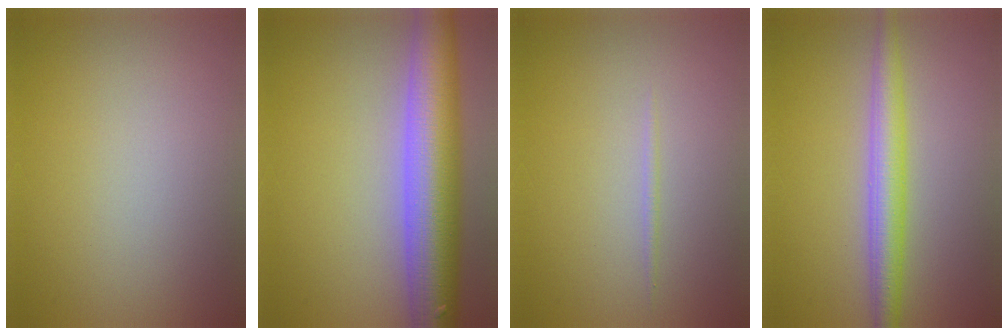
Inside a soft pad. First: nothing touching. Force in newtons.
{"total": 9.6, "press": 9.6, "slide": 0.6}
{"total": 0.5, "press": 0.5, "slide": 0.0}
{"total": 3.9, "press": 3.9, "slide": 0.0}